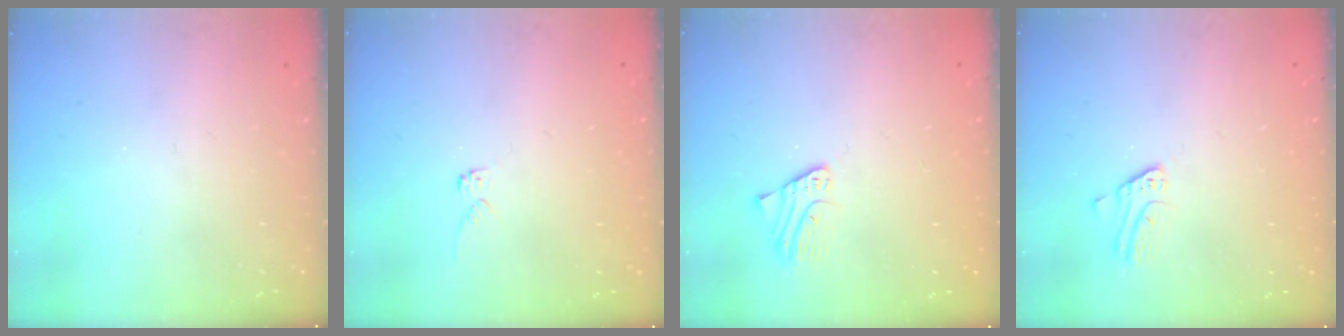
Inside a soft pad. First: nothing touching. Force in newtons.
{"total": 2.8, "press": 2.8, "slide": 0.1}
{"total": 1.9, "press": 1.9, "slide": 0.1}
{"total": 2.0, "press": 2.0, "slide": 0.1}